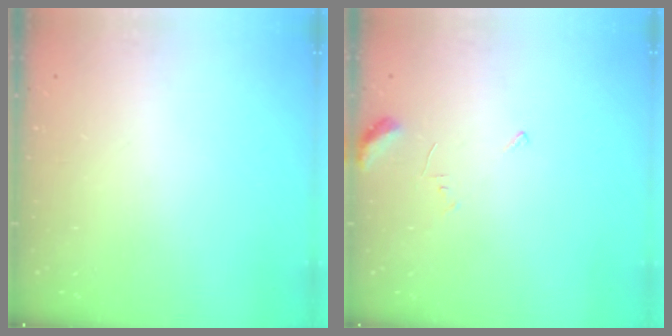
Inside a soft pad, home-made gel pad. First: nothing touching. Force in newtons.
{"total": 5.5, "press": 5.5, "slide": 0.3}